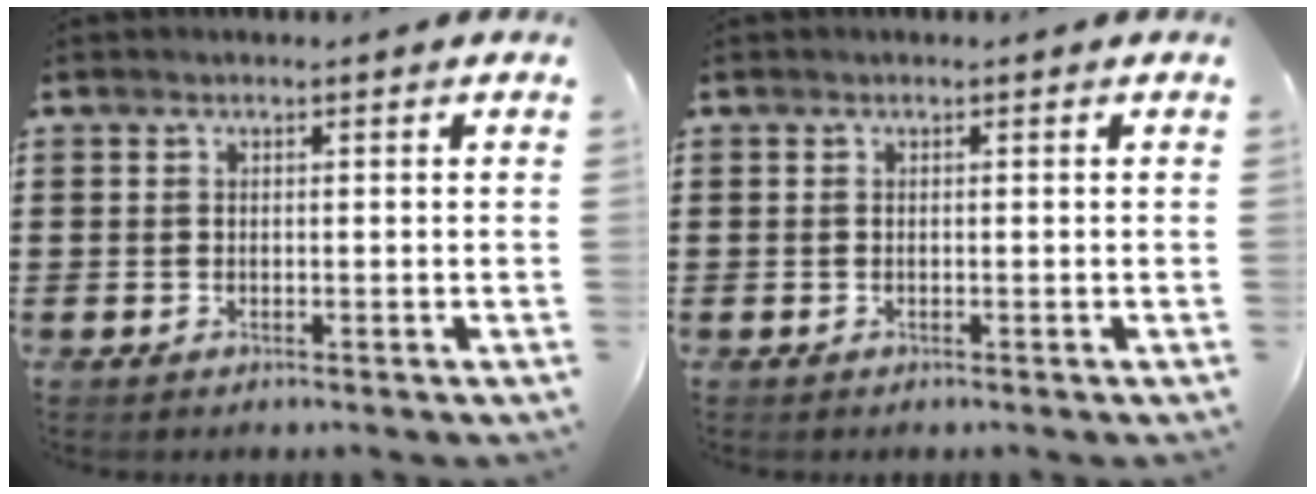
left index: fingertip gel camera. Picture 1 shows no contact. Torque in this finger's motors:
{"motor_torque": [0.00, 0.00, 0.00, 0.00]}